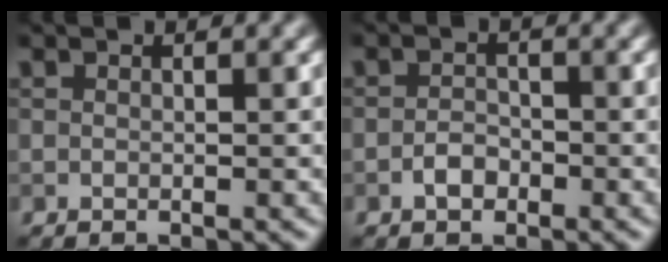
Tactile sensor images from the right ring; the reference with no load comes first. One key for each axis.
{"total": 1.7, "fx": -0.9, "fy": 1.1, "fz": 0.9, "tx": -0.015, "ty": 0.004, "tz": -0.019}